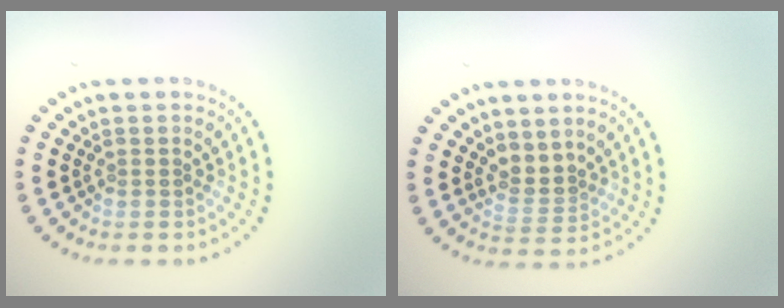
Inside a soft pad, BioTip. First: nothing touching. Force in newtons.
{"total": 1.9, "press": 1.5, "slide": 1.3}